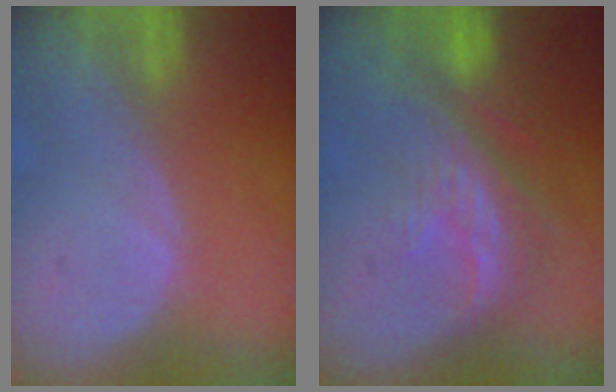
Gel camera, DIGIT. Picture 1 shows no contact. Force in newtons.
{"total": 8.1, "press": 7.3, "slide": 3.5}